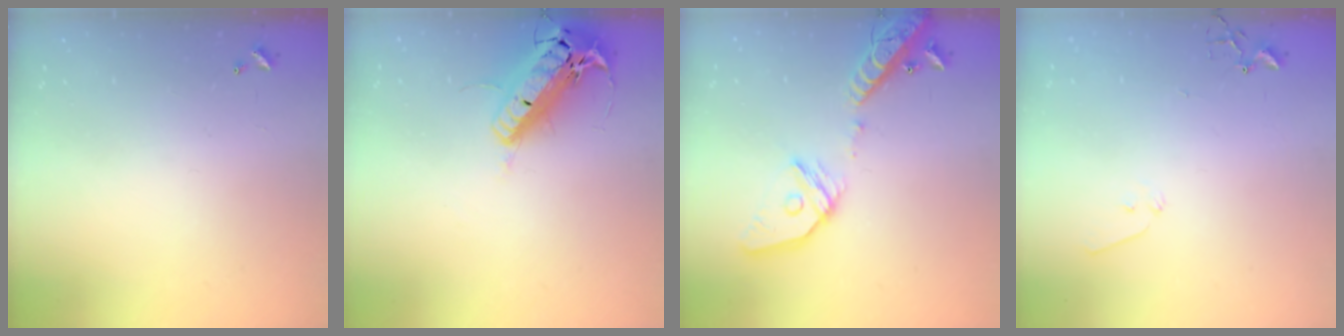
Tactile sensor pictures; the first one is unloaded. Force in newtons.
{"total": 22.0, "press": 21.5, "slide": 4.5}
{"total": 18.3, "press": 17.9, "slide": 3.6}
{"total": 6.3, "press": 6.3, "slide": 0.7}